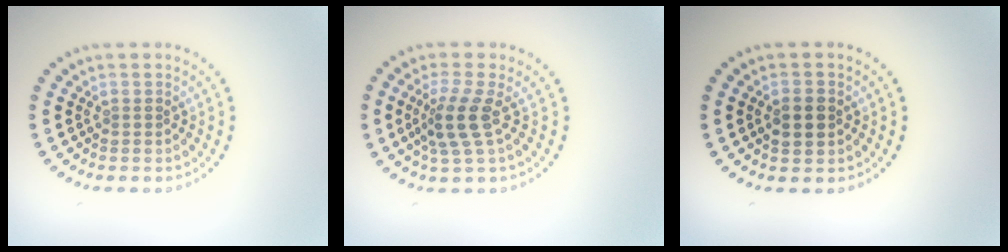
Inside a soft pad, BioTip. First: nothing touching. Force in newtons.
{"total": 3.2, "press": 2.5, "slide": 2.0}
{"total": 2.5, "press": 2.5, "slide": 0.2}